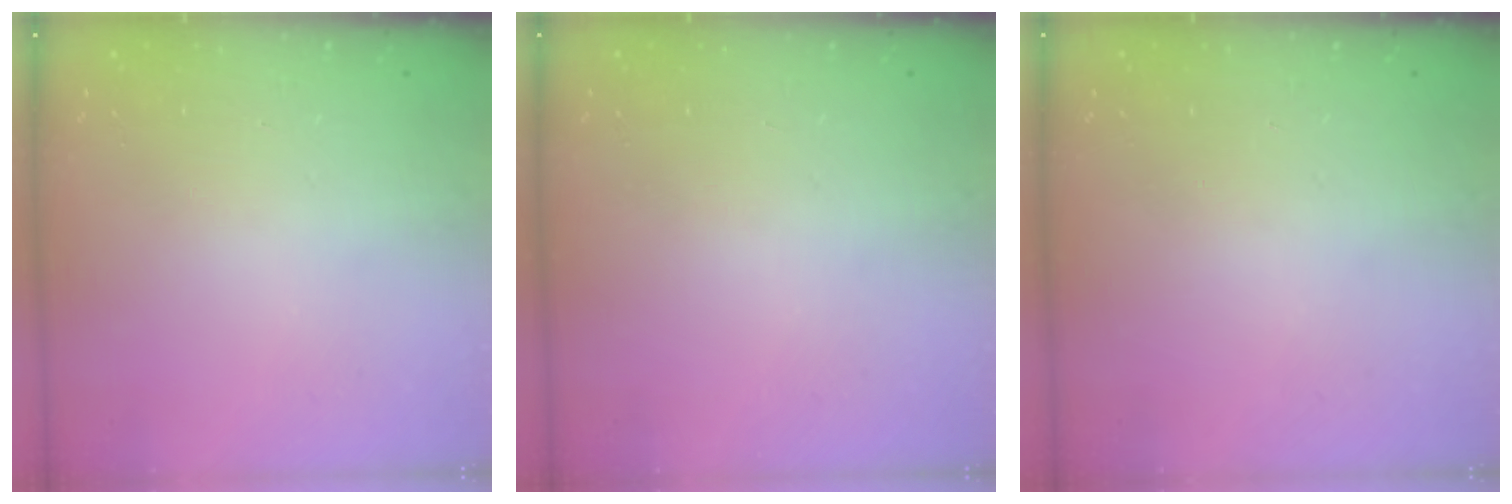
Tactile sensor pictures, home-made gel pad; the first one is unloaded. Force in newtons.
{"total": 0.0}
{"total": 0.0}